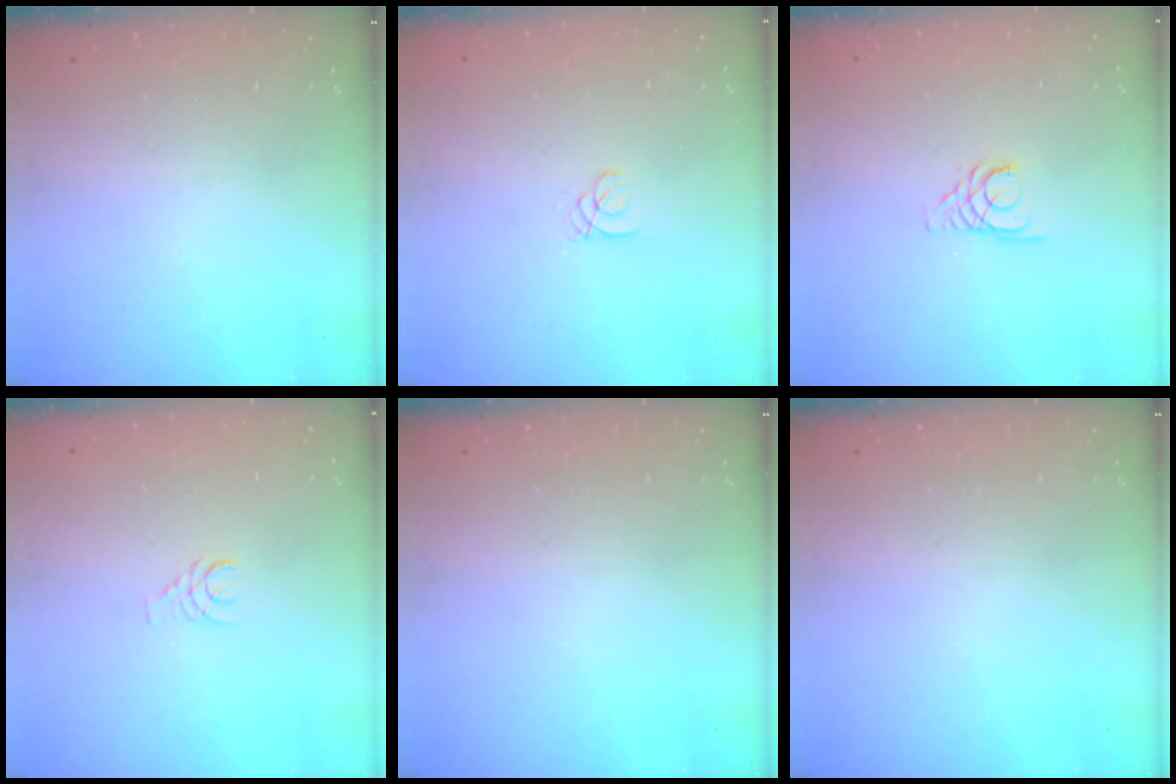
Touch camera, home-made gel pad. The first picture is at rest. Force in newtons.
{"total": 1.4, "press": 1.4, "slide": 0.1}
{"total": 3.2, "press": 3.1, "slide": 0.2}
{"total": 3.9, "press": 3.9, "slide": 0.4}
{"total": 0.0}
{"total": 0.0}